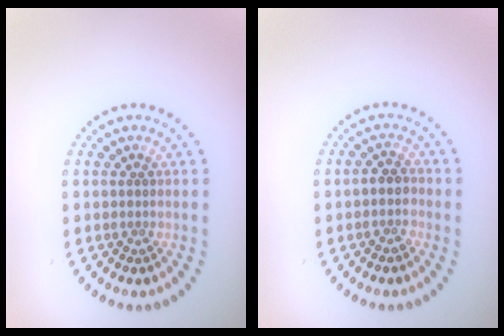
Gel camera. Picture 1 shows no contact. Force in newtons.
{"total": 1.9, "press": 1.7, "slide": 0.9}